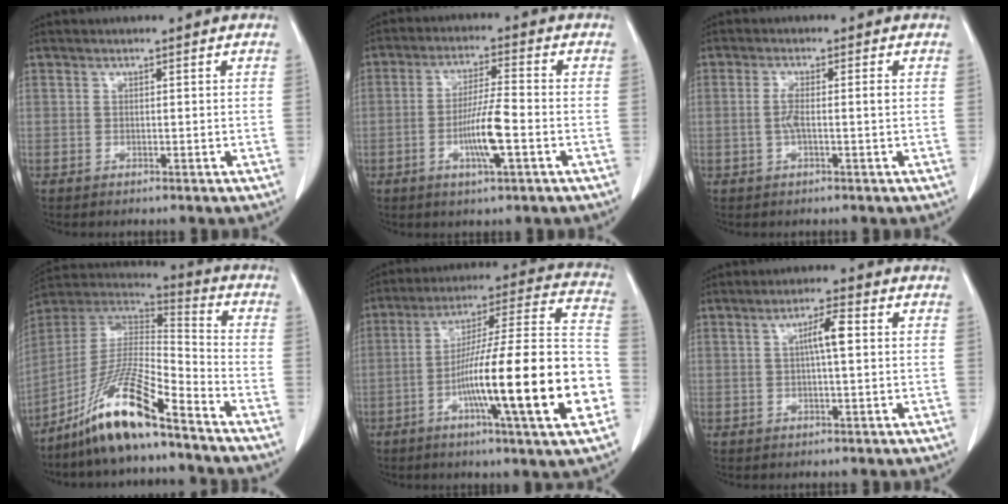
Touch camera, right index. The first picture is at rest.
{"total": 7.7, "force": [-2.3, 0.5, 7.3], "torque": [-0.140, -0.004, -0.046]}
{"total": 3.0, "force": [-0.3, 0.3, 3.0], "torque": [-0.063, 0.001, -0.006]}
{"total": 14.9, "force": [-10.5, 1.3, 10.5], "torque": [-0.202, -0.001, -0.197]}
{"total": 23.5, "force": [-6.9, 0.8, 22.4], "torque": [-0.312, 0.001, -0.113]}
{"total": 4.3, "force": [0.7, 0.4, 4.2], "torque": [-0.073, 0.007, 0.009]}